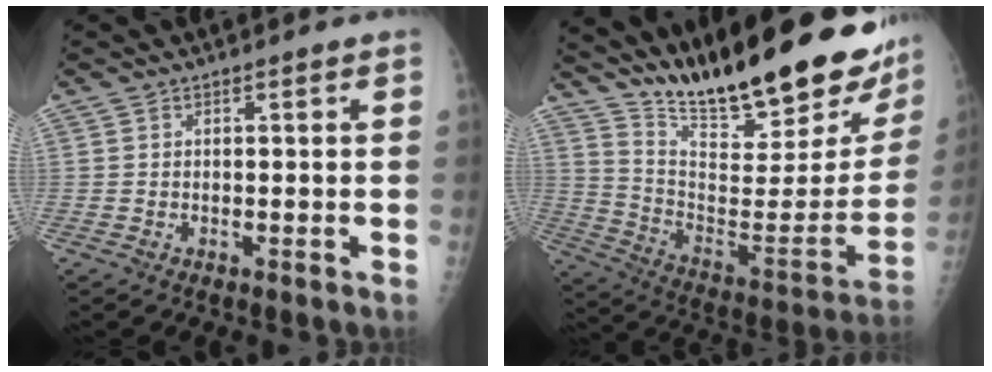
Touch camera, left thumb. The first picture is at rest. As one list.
[{"total": 29.7, "force": [23.6, 6.6, 16.8], "torque": [-0.235, -0.131, 0.355]}]